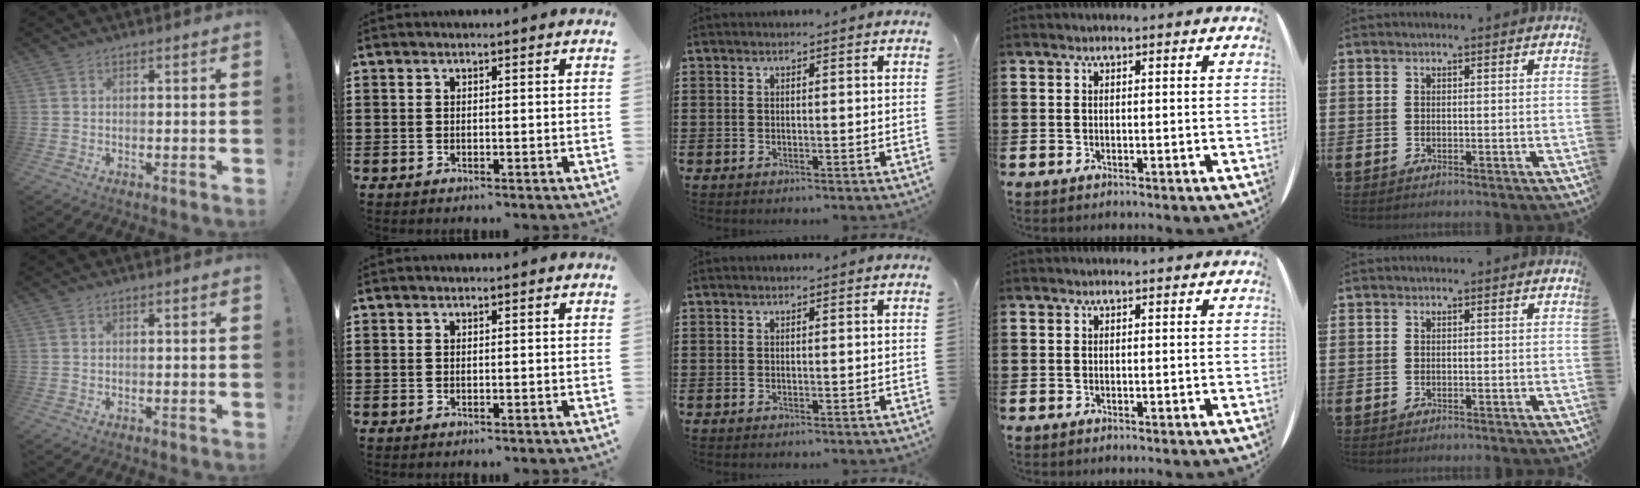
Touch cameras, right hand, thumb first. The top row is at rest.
{}